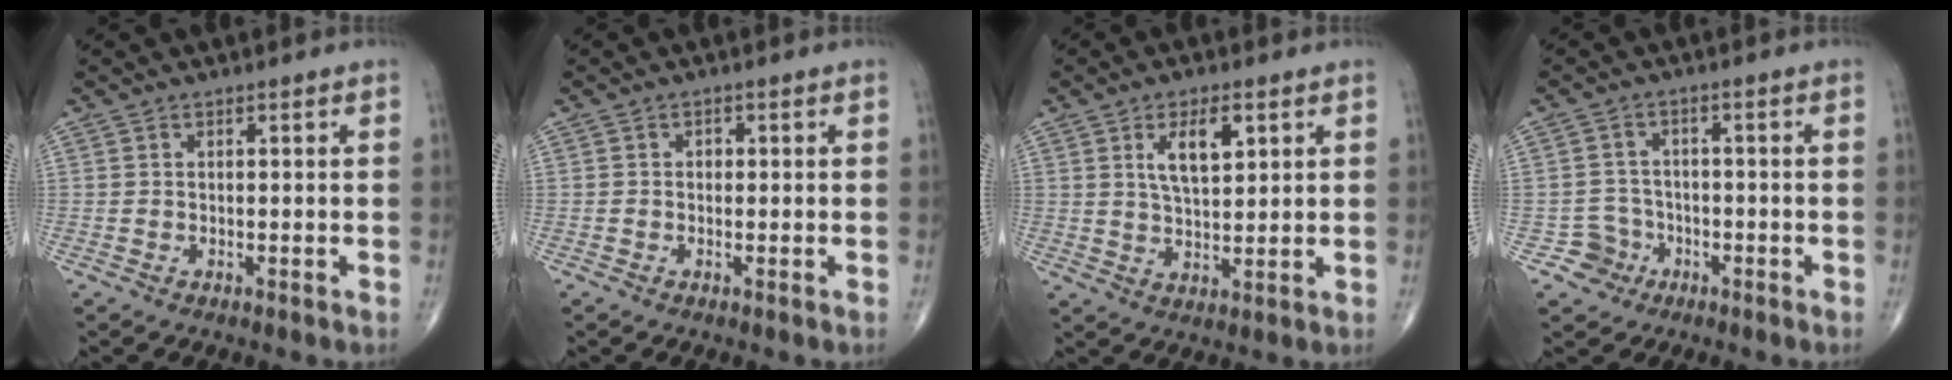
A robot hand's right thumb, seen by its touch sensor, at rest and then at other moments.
{"total": 1.0, "force": [0.0, 0.9, 0.5], "torque": [-0.002, 0.003, -0.004]}
{"total": 7.6, "force": [2.9, 3.4, 6.2], "torque": [-0.098, -0.015, 0.056]}
{"total": 4.3, "force": [-2.1, 3.7, -0.2], "torque": [0.035, 0.015, -0.038]}